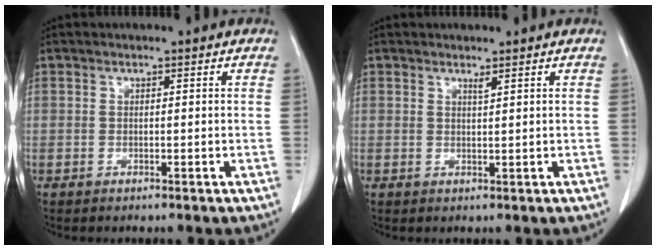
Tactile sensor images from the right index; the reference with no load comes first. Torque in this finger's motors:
{"motor_torque": [0.01, 0.01, 0.00, 0.00]}